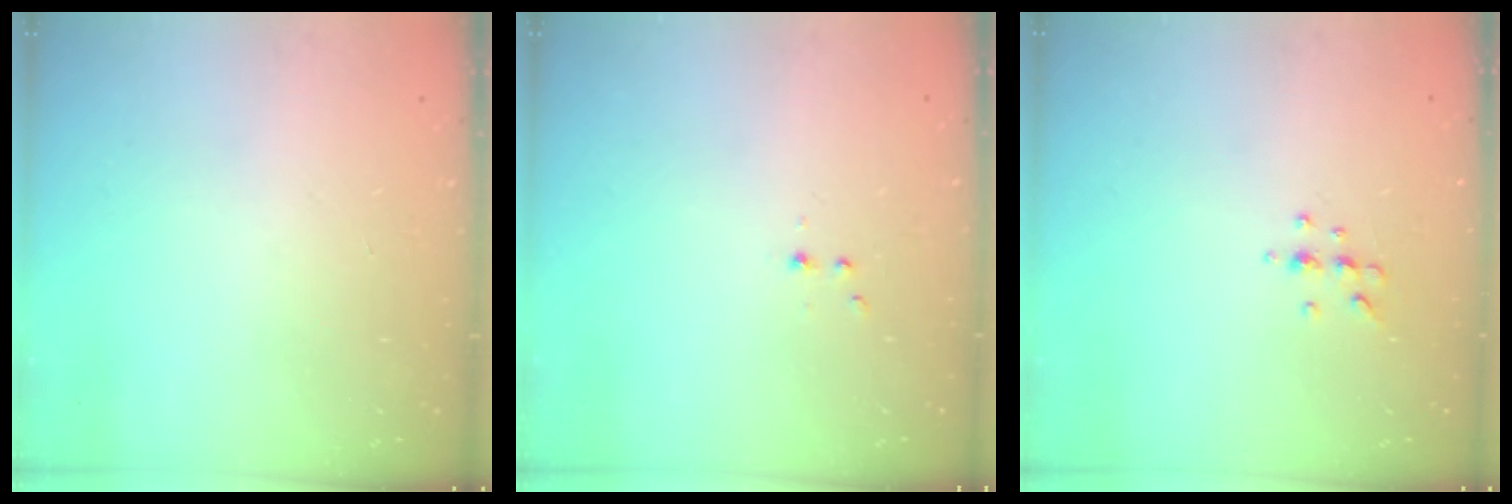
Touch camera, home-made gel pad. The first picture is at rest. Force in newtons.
{"total": 2.2, "press": 1.9, "slide": 1.2}
{"total": 4.7, "press": 4.6, "slide": 1.1}